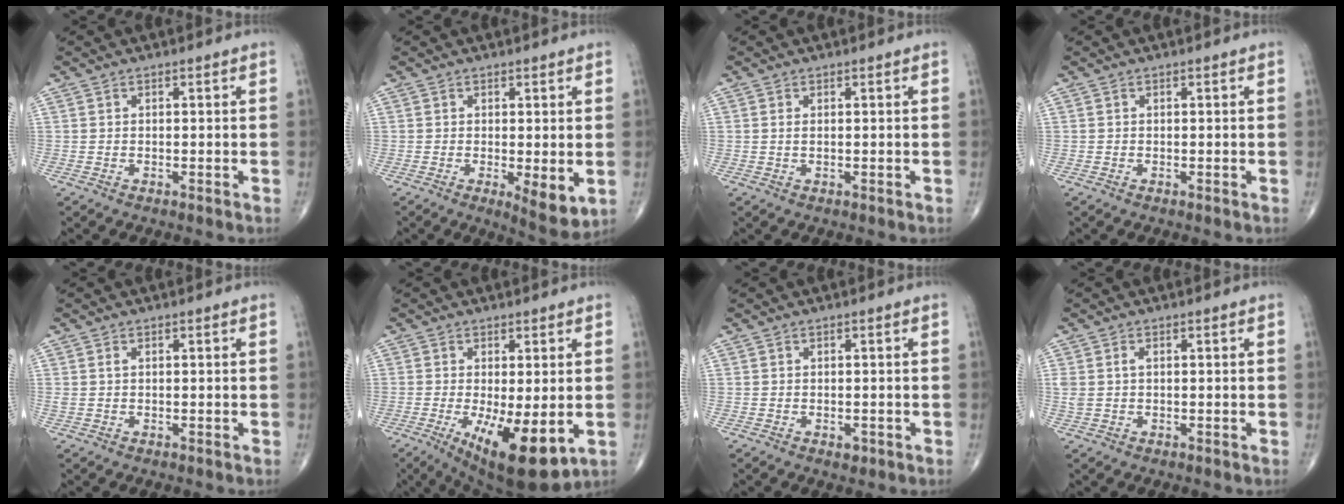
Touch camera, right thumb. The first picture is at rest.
{"total": 5.7, "force": [-0.9, 1.9, 5.3], "torque": [-0.076, -0.019, -0.010]}
{"total": 0.5, "force": [0.2, 0.2, 0.5], "torque": [-0.016, 0.000, 0.004]}
{"total": 0.0}
{"total": 0.8, "force": [0.3, 0.4, 0.6], "torque": [-0.013, 0.006, 0.008]}
{"total": 13.1, "force": [-3.5, 4.6, 11.8], "torque": [-0.185, -0.026, -0.037]}
{"total": 1.1, "force": [-0.5, 0.8, 0.7], "torque": [-0.005, 0.000, -0.005]}
{"total": 2.1, "force": [0.4, 1.3, 1.6], "torque": [-0.048, 0.007, 0.009]}